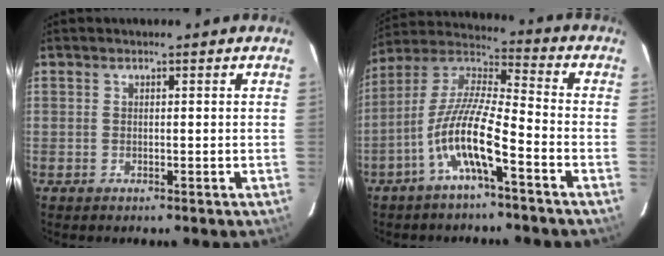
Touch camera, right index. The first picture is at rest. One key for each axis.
{"total": 12.1, "fx": -5.7, "fy": 2.0, "fz": 10.5, "tx": -0.212, "ty": 0.004, "tz": -0.112}